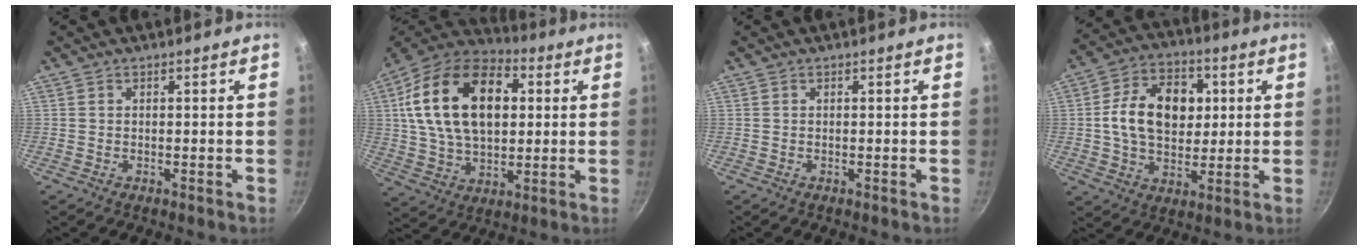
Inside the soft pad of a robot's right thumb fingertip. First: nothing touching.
{"total": 23.7, "force": [4.9, 14.8, 17.8], "torque": [-0.292, 0.011, 0.077]}
{"total": 0.0}
{"total": 15.7, "force": [2.3, 11.1, 10.9], "torque": [-0.145, 0.011, 0.029]}